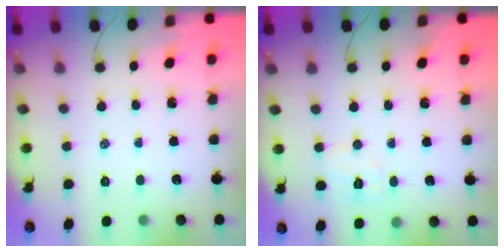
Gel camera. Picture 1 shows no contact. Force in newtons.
{"total": 4.5, "press": 4.4, "slide": 1.0}